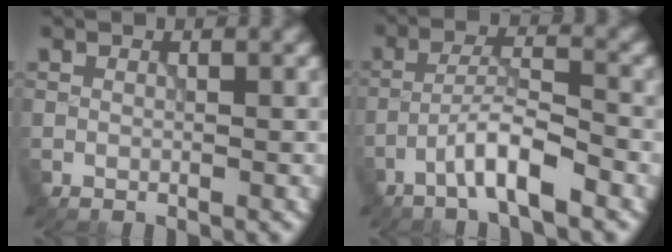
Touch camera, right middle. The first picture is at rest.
{"total": 4.4, "force": [-2.7, 0.6, 3.4], "torque": [-0.061, 0.015, -0.056]}